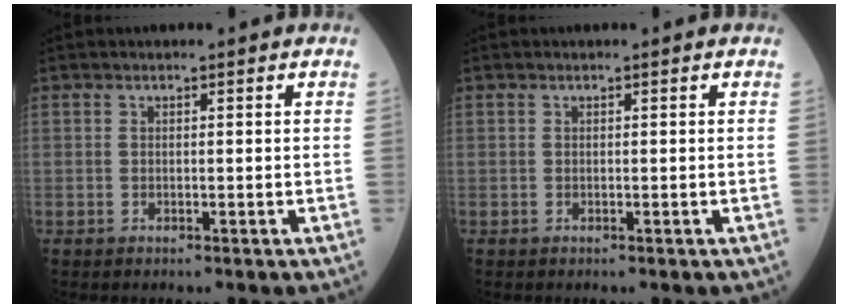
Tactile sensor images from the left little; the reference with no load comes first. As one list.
[{"total": 0.0}]